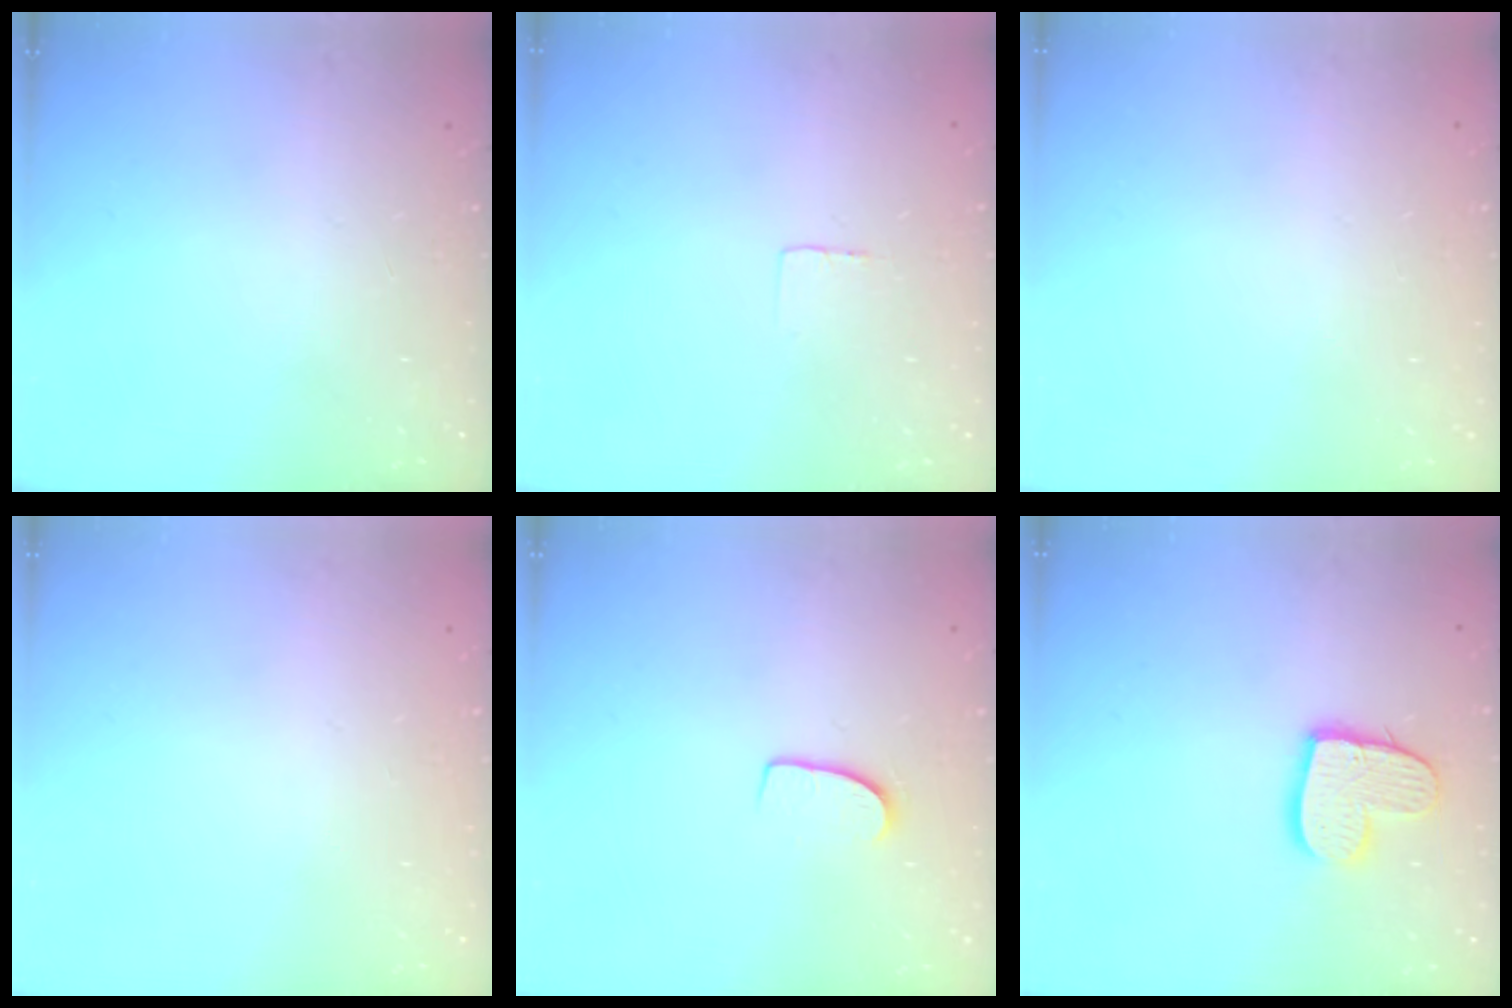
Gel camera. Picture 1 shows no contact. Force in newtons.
{"total": 2.3, "press": 2.3, "slide": 0.1}
{"total": 0.0}
{"total": 0.0}
{"total": 6.4, "press": 6.4, "slide": 0.6}
{"total": 12.6, "press": 12.5, "slide": 1.0}